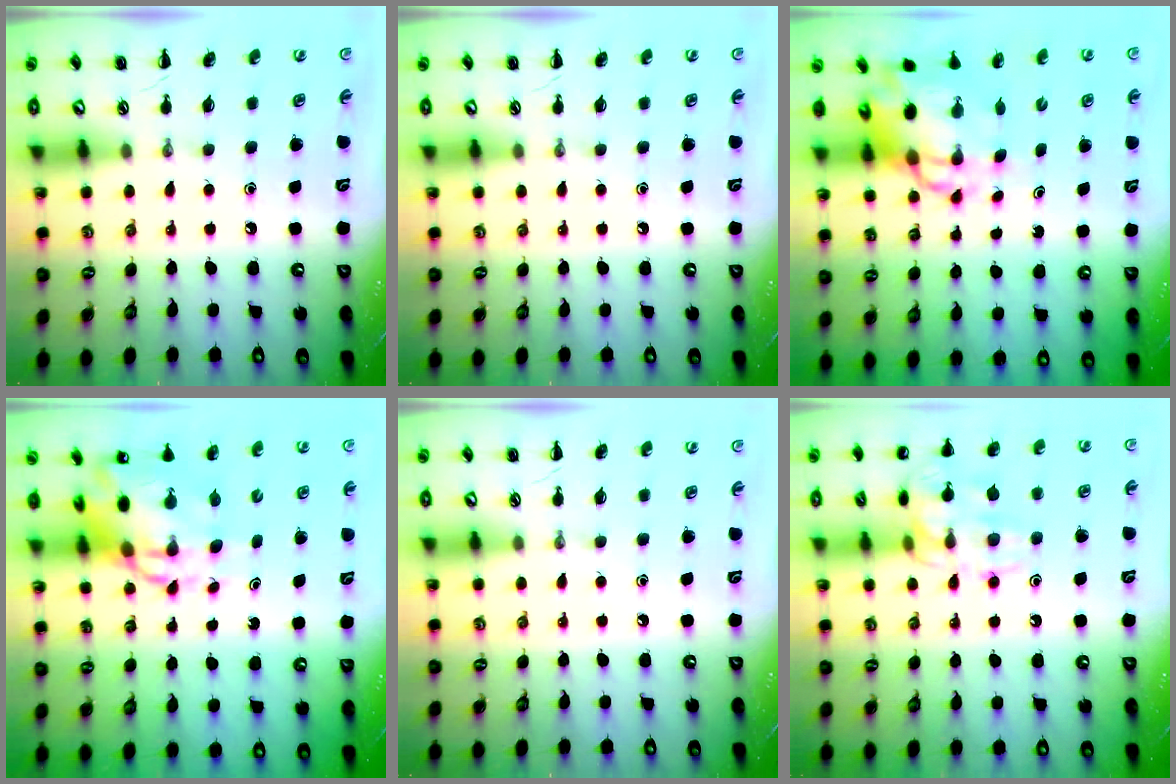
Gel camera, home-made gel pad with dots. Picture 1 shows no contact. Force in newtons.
{"total": 0.0}
{"total": 8.5, "press": 8.2, "slide": 2.2}
{"total": 9.0, "press": 8.7, "slide": 2.3}
{"total": 0.0}
{"total": 13.5, "press": 13.5, "slide": 0.6}